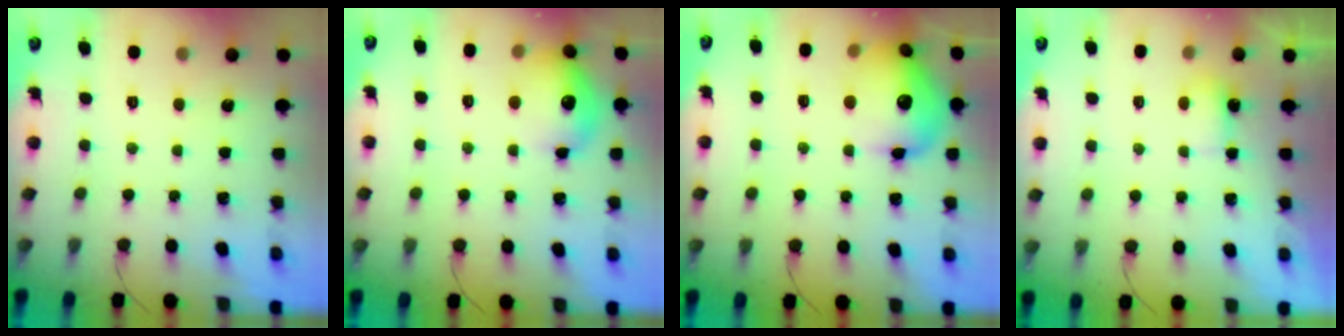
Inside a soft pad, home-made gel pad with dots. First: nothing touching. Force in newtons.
{"total": 15.4, "press": 15.4, "slide": 1.3}
{"total": 17.4, "press": 17.3, "slide": 2.0}
{"total": 3.3, "press": 3.1, "slide": 1.0}